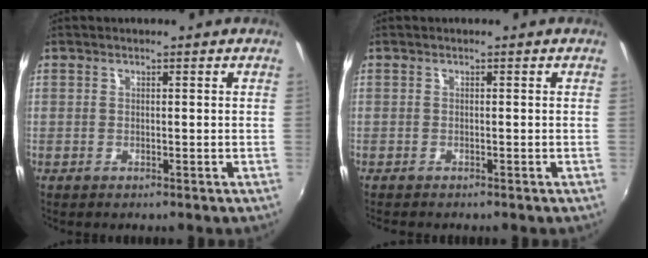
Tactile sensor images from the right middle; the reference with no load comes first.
{"total": 0.5, "force": [-0.5, 0.0, 0.2], "torque": [-0.004, -0.005, -0.009]}